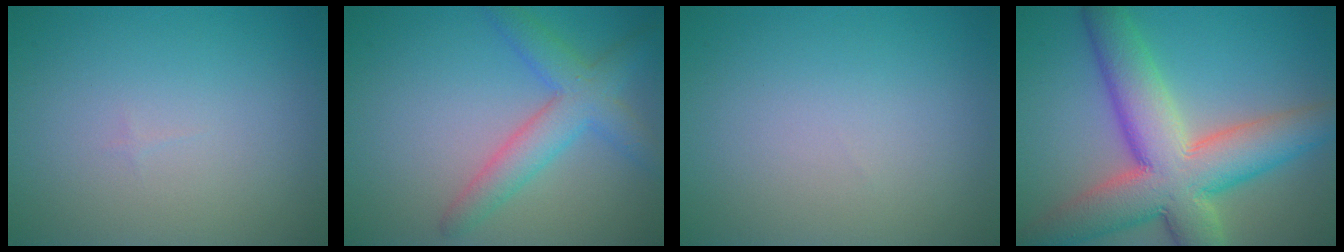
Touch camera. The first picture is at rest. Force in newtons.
{"total": 4.4, "press": 4.4, "slide": 0.2}
{"total": 0.0}
{"total": 11.4, "press": 11.3, "slide": 0.7}